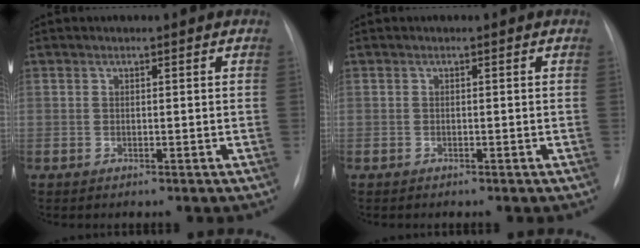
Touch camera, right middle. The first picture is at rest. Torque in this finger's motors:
{"motor_torque": [0.44, -0.27, 0.03, 0.02]}